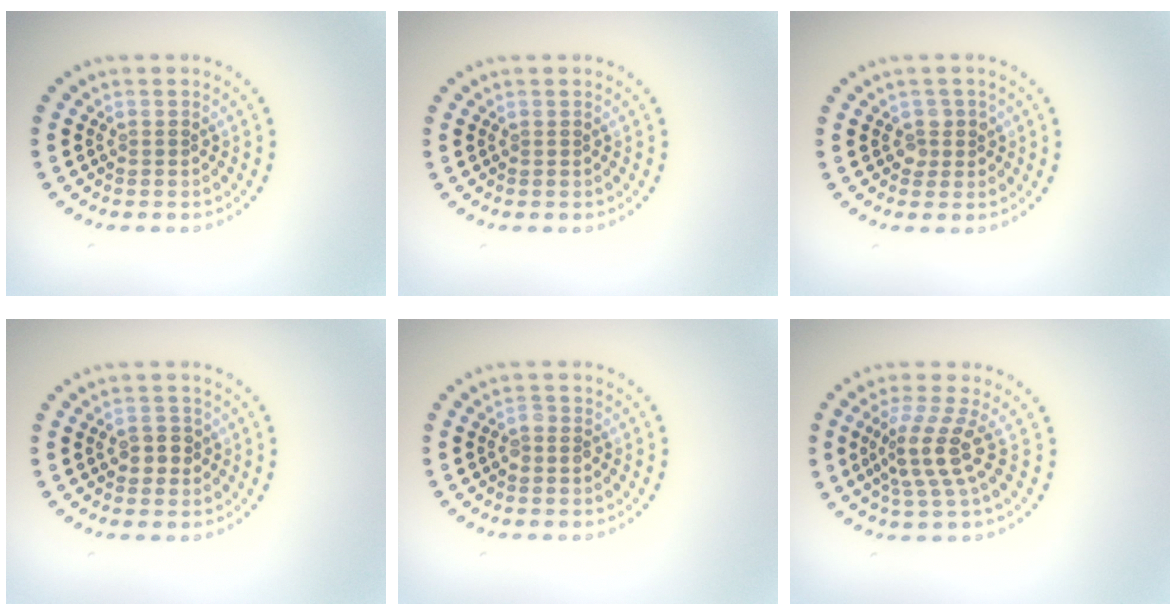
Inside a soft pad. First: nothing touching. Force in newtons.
{"total": 0.0}
{"total": 1.4, "press": 1.2, "slide": 0.7}
{"total": 2.1, "press": 2.0, "slide": 0.5}
{"total": 1.0, "press": 1.0, "slide": 0.4}
{"total": 3.7, "press": 2.9, "slide": 2.3}